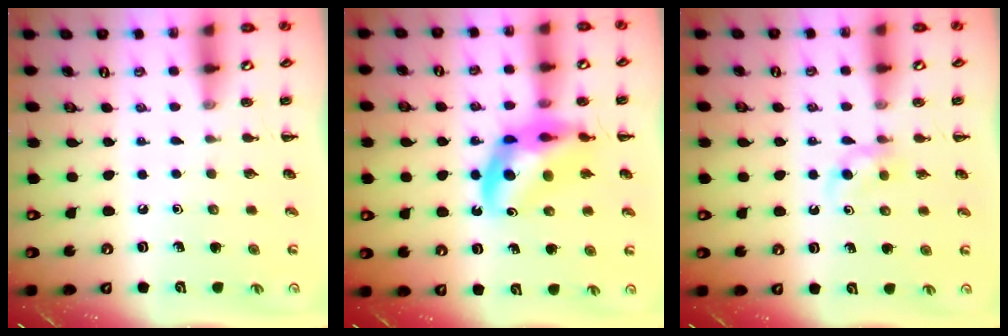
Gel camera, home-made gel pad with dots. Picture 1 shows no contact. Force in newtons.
{"total": 13.4, "press": 12.9, "slide": 3.6}
{"total": 3.4, "press": 3.1, "slide": 1.5}